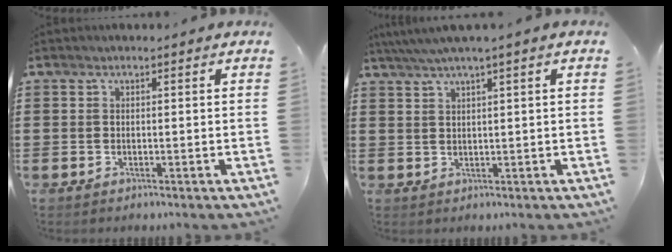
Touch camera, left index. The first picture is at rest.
{"total": 2.2, "force": [1.4, -0.3, 1.7], "torque": [-0.033, 0.002, 0.025]}